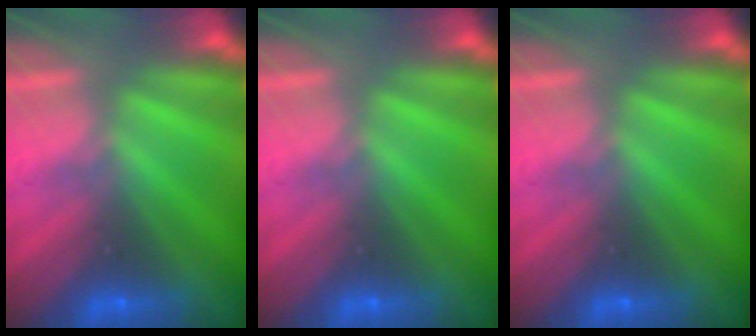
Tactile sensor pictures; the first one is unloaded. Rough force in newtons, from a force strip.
{"total": 0.0}
{"total": 0.0}